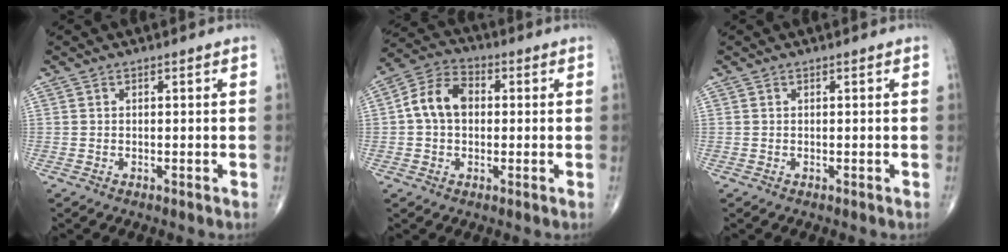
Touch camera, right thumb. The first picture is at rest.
{"total": 8.9, "force": [0.5, 6.5, 6.2], "torque": [-0.105, 0.028, 0.000]}
{"total": 0.0}